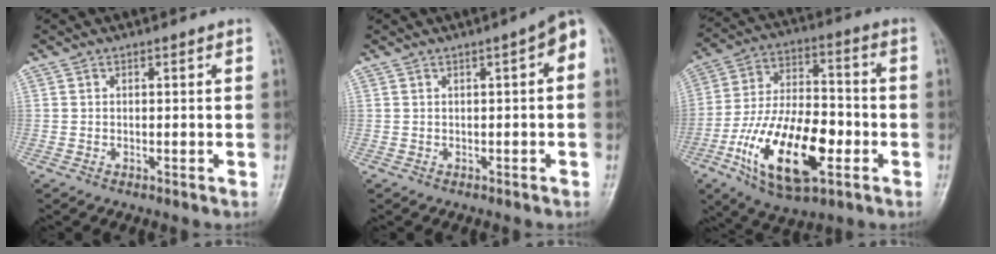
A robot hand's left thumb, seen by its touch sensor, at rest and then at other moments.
{"total": 3.6, "force": [0.3, 1.1, 3.4], "torque": [-0.037, 0.015, -0.006]}
{"total": 21.0, "force": [-6.9, 10.1, 17.1], "torque": [-0.300, 0.023, -0.116]}